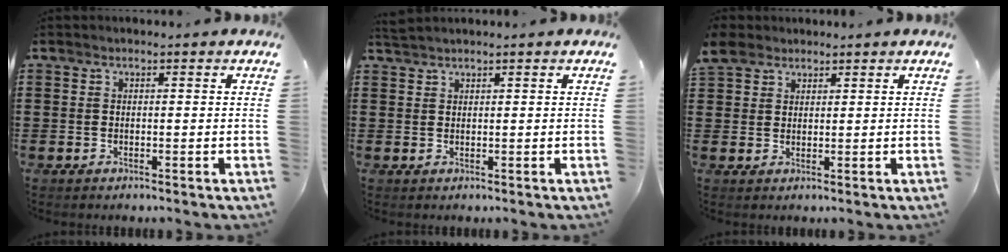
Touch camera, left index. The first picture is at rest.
{"total": 1.3, "force": [1.2, -0.2, 0.4], "torque": [-0.011, -0.002, 0.024]}
{"total": 3.6, "force": [2.8, 2.1, 0.9], "torque": [-0.030, 0.008, 0.054]}